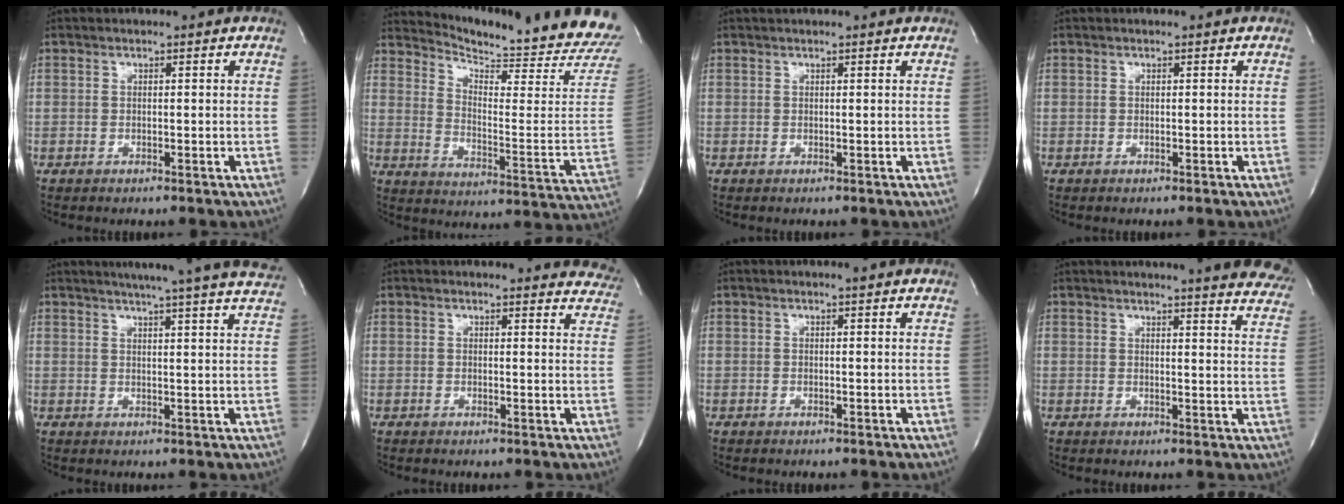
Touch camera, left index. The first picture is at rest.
{"total": 20.8, "force": [20.1, 0.3, 5.5], "torque": [-0.095, -0.124, 0.249]}
{"total": 3.1, "force": [2.9, 0.0, 1.1], "torque": [-0.014, 0.026, 0.037]}
{"total": 0.0}
{"total": 19.1, "force": [17.0, -0.1, 8.7], "torque": [-0.131, -0.020, 0.202]}
{"total": 14.1, "force": [13.6, 3.1, 2.1], "torque": [0.004, -0.045, 0.120]}
{"total": 0.7, "force": [0.5, -0.1, 0.4], "torque": [-0.012, 0.000, 0.010]}
{"total": 21.4, "force": [19.7, 2.2, 8.0], "torque": [-0.104, -0.073, 0.206]}